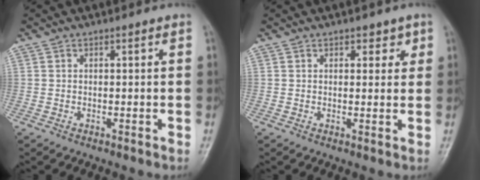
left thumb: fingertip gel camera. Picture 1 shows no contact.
{"total": 2.7, "force": [1.5, 1.7, 1.4], "torque": [0.008, -0.006, 0.018]}